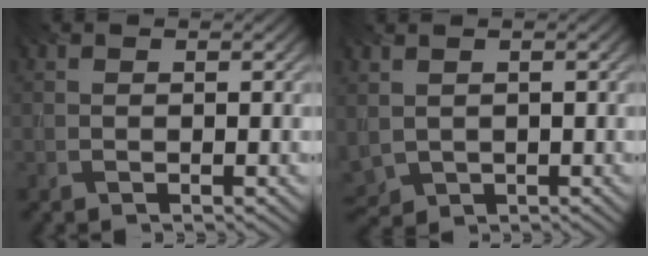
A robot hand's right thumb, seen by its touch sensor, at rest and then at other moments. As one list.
[{"total": 3.2, "force": [0.1, 2.5, 2.0], "torque": [-0.066, -0.011, 0.007]}]